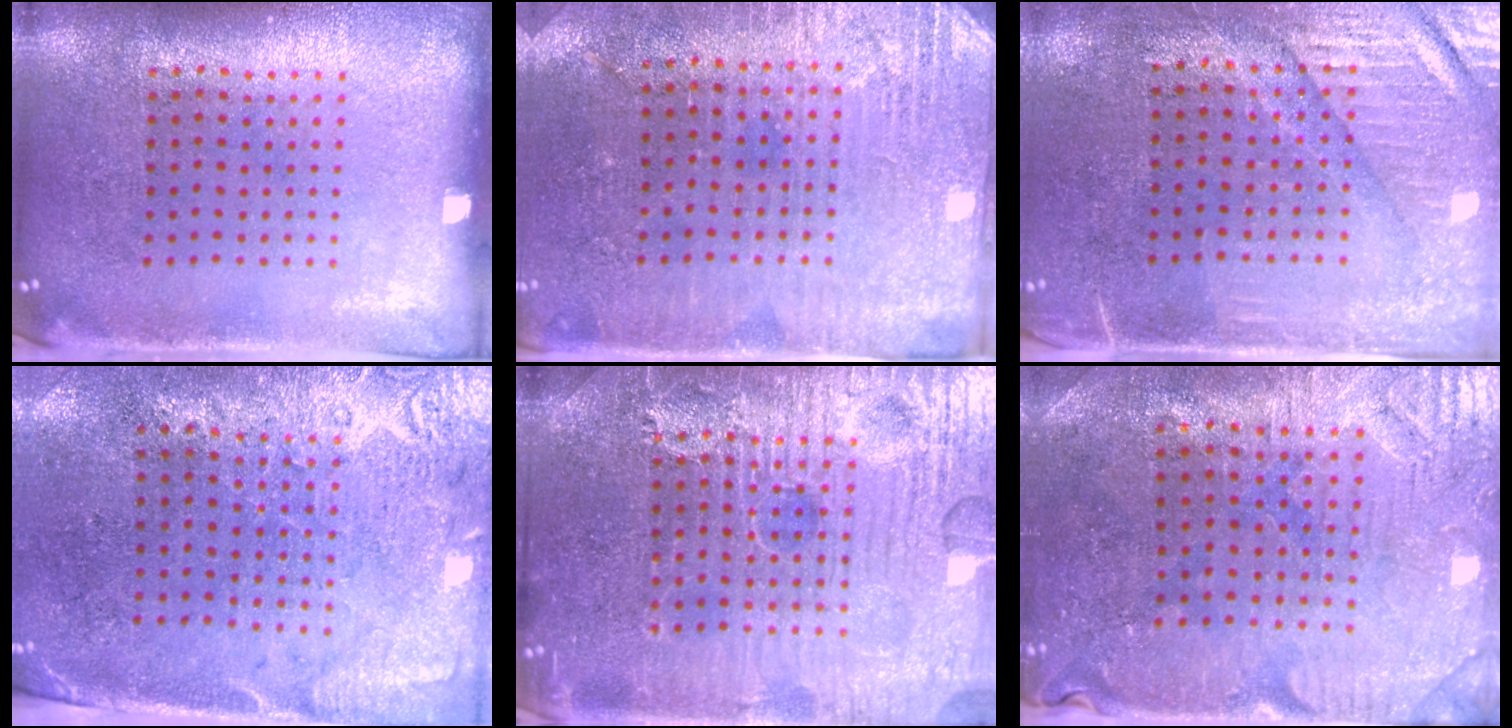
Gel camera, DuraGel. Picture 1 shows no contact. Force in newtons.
{"total": 2.9, "press": 2.8, "slide": 0.4}
{"total": 3.5, "press": 3.0, "slide": 1.8}
{"total": 2.8, "press": 2.4, "slide": 1.4}
{"total": 7.7, "press": 7.6, "slide": 0.8}
{"total": 0.9, "press": 0.8, "slide": 0.4}